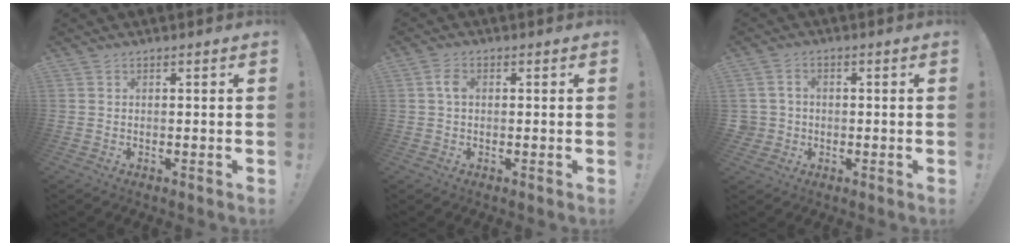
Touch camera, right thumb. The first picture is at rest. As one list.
[{"total": 3.1, "force": [0.5, 1.8, 2.5], "torque": [-0.043, 0.005, 0.006]}, {"total": 3.9, "force": [-0.3, 3.6, 1.4], "torque": [-0.030, 0.006, -0.005]}]